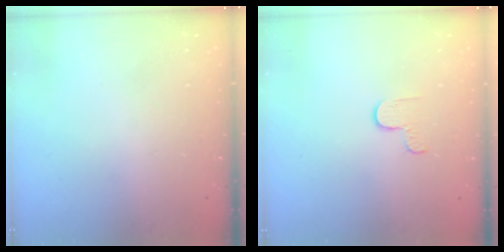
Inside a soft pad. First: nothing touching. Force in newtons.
{"total": 3.0, "press": 3.0, "slide": 0.4}